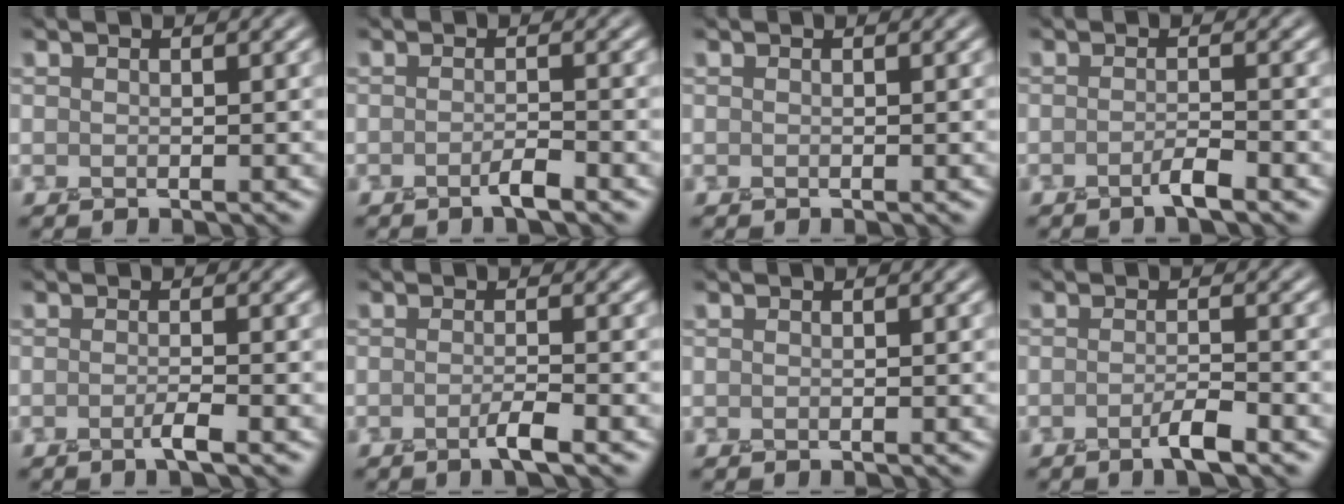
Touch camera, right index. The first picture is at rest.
{"total": 1.4, "force": [-0.9, 0.2, 1.1], "torque": [-0.013, 0.007, -0.022]}
{"total": 0.0}
{"total": 1.5, "force": [-0.9, 0.2, 1.1], "torque": [-0.014, 0.009, -0.024]}
{"total": 1.4, "force": [-0.5, 0.3, 1.3], "torque": [-0.016, 0.005, -0.017]}
{"total": 1.8, "force": [-0.8, 0.3, 1.6], "torque": [-0.020, 0.007, -0.020]}
{"total": 0.0}
{"total": 1.9, "force": [-1.1, 0.3, 1.6], "torque": [-0.022, 0.008, -0.026]}